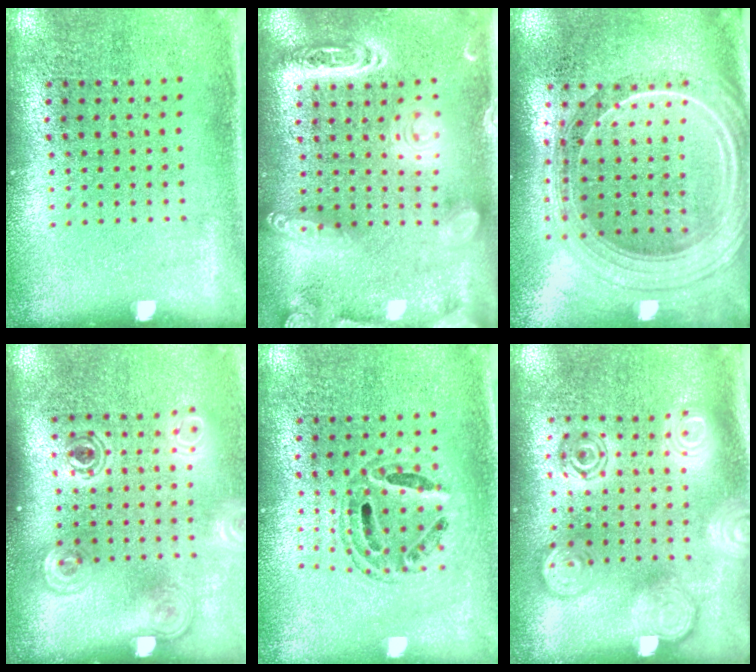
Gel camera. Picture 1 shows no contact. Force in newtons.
{"total": 2.7, "press": 2.7, "slide": 0.2}
{"total": 2.5, "press": 2.1, "slide": 1.3}
{"total": 1.8, "press": 1.3, "slide": 1.2}
{"total": 0.6, "press": 0.6, "slide": 0.2}
{"total": 2.0, "press": 2.0, "slide": 0.2}